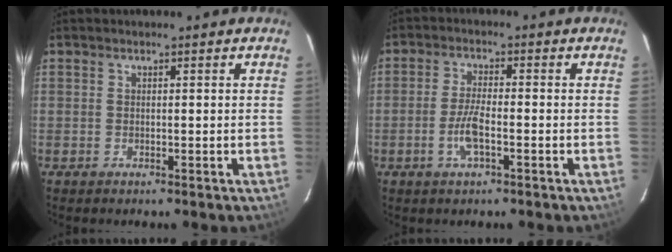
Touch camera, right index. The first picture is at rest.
{"total": 5.0, "force": [-1.9, 1.2, 4.4], "torque": [-0.094, -0.001, -0.038]}